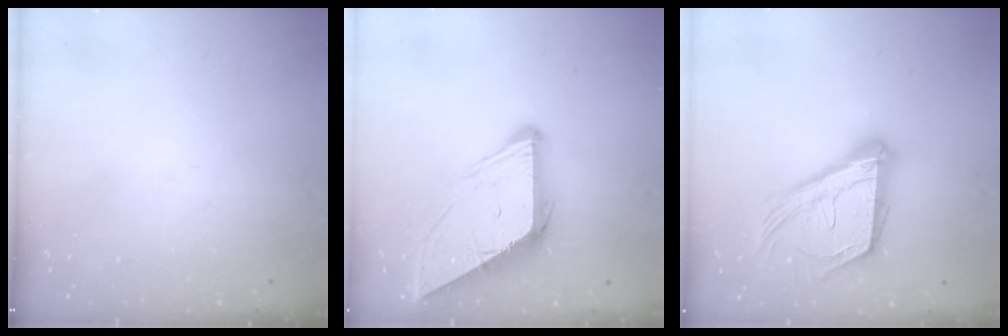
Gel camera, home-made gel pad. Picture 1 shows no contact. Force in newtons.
{"total": 10.3, "press": 10.3, "slide": 0.9}
{"total": 19.7, "press": 19.6, "slide": 2.3}